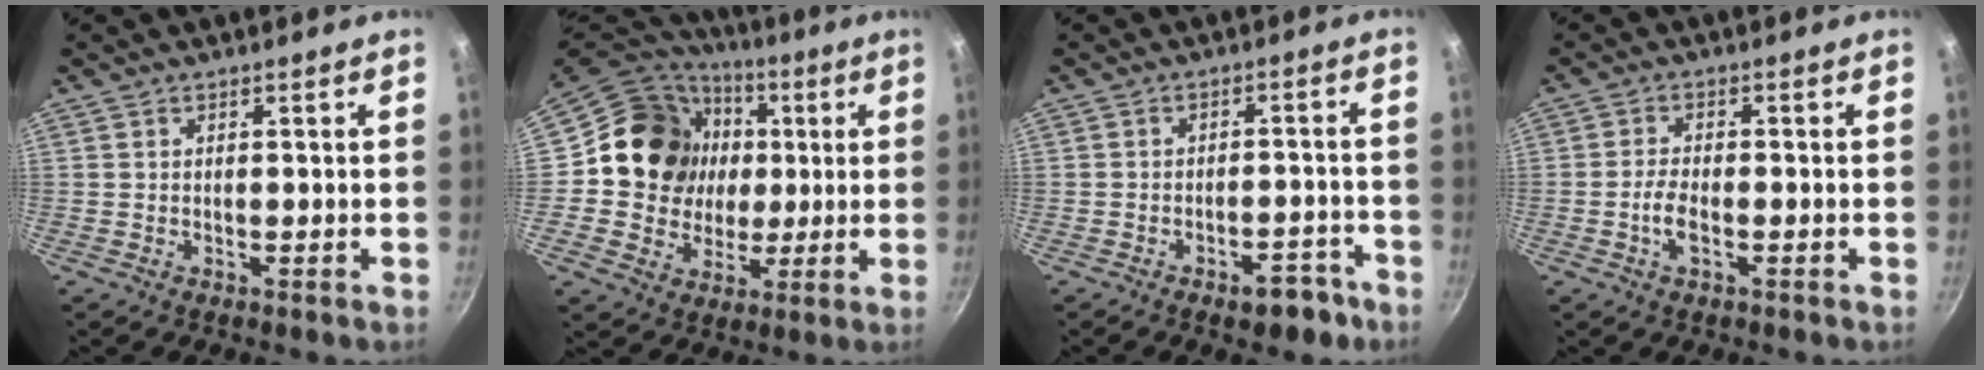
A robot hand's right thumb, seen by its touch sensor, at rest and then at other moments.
{"total": 17.8, "force": [2.1, 16.0, 7.5], "torque": [-0.113, 0.014, 0.032]}
{"total": 6.5, "force": [-4.0, 3.3, 4.0], "torque": [-0.024, 0.038, -0.040]}
{"total": 3.8, "force": [-1.3, 1.7, 3.2], "torque": [-0.069, 0.009, -0.028]}